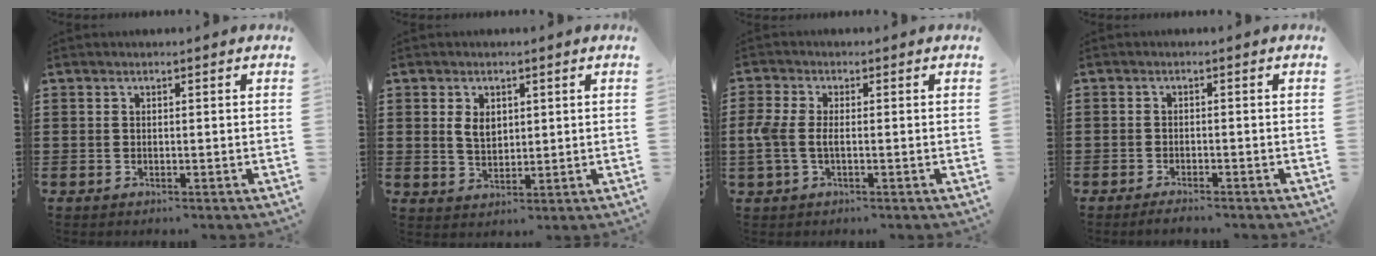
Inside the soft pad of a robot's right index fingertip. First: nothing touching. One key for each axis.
{"total": 3.4, "fx": 1.0, "fy": 2.3, "fz": 2.3, "tx": -0.052, "ty": 0.009, "tz": 0.017}
{"total": 3.4, "fx": -0.6, "fy": 1.6, "fz": 2.9, "tx": -0.082, "ty": -0.007, "tz": -0.019}
{"total": 1.4, "fx": -1.4, "fy": 0.1, "fz": 0.2, "tx": -0.007, "ty": 0.002, "tz": -0.028}